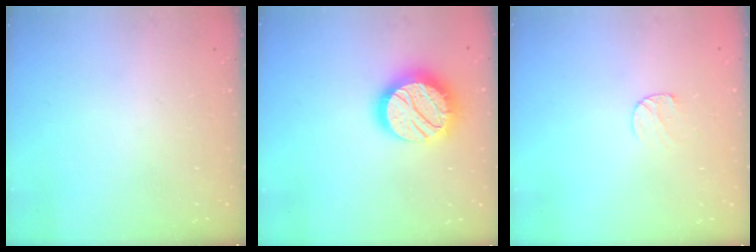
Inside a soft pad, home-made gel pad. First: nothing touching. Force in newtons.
{"total": 18.3, "press": 18.2, "slide": 1.0}
{"total": 5.0, "press": 5.0, "slide": 0.4}